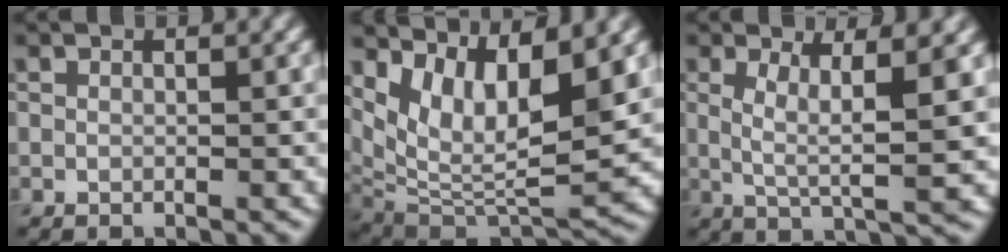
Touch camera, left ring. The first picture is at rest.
{"total": 8.2, "force": [3.7, 3.5, 6.5], "torque": [-0.121, -0.021, 0.073]}
{"total": 5.1, "force": [1.3, 1.0, 4.9], "torque": [-0.090, -0.005, 0.024]}